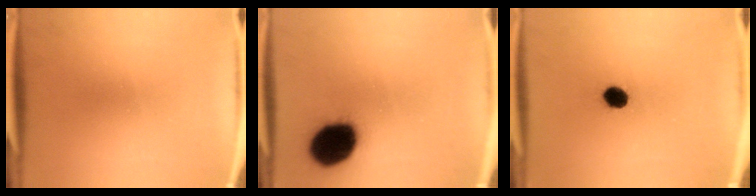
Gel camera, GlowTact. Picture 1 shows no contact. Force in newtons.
{"total": 18.9}
{"total": 4.2}